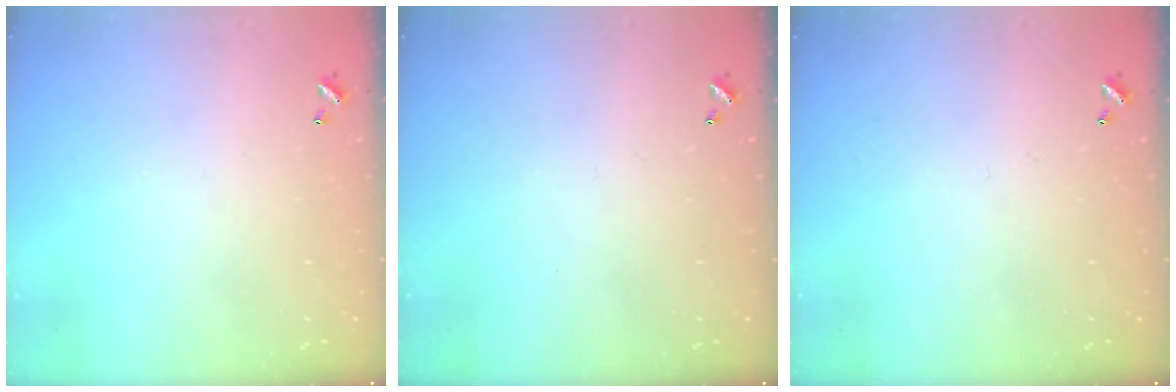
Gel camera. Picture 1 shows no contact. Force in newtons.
{"total": 0.0}
{"total": 0.0}